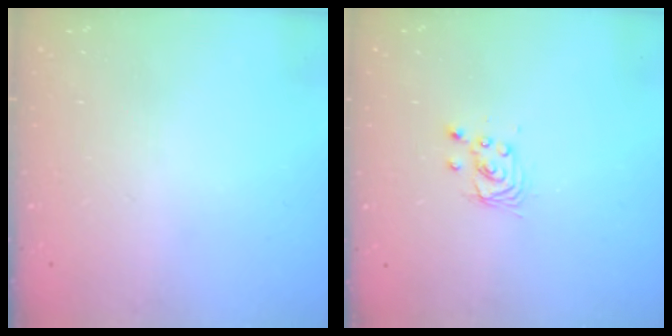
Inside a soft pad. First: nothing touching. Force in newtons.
{"total": 2.9, "press": 2.9, "slide": 0.2}